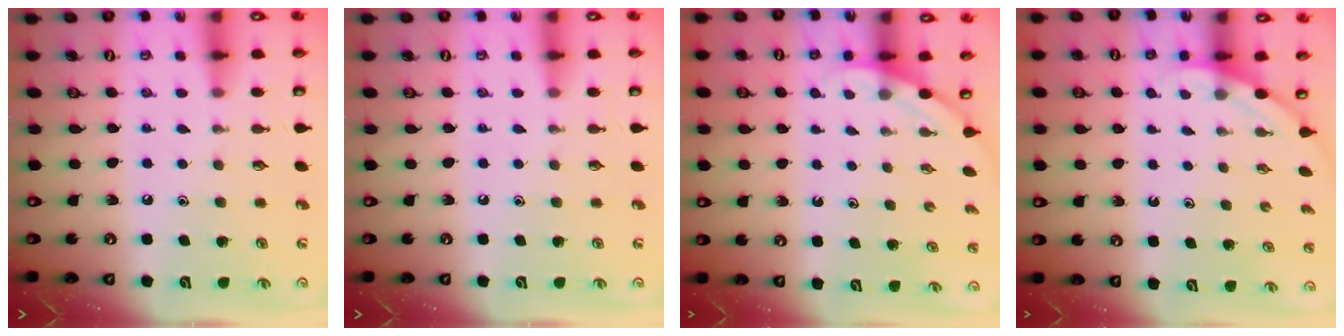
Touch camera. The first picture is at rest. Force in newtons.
{"total": 0.0}
{"total": 2.2, "press": 2.2, "slide": 0.0}
{"total": 2.2, "press": 2.2, "slide": 0.0}